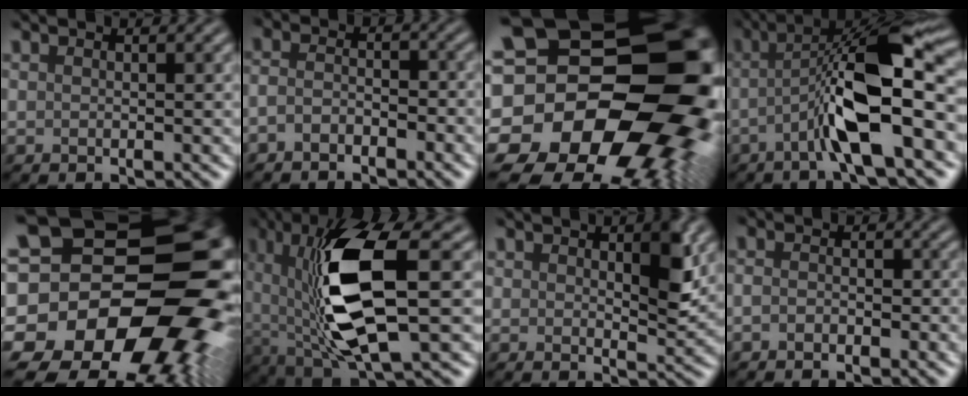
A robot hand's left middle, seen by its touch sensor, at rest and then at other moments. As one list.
[{"total": 2.7, "force": [-2.7, -0.5, -0.5], "torque": [-0.023, -0.013, -0.023]}, {"total": 22.0, "force": [-3.3, 17.8, 12.6], "torque": [-0.257, -0.045, -0.048]}, {"total": 9.1, "force": [-2.5, 1.0, 8.7], "torque": [-0.166, 0.009, -0.021]}, {"total": 19.3, "force": [-4.4, 14.3, 12.2], "torque": [-0.253, -0.033, -0.031]}, {"total": 9.8, "force": [0.1, 3.1, 9.3], "torque": [-0.215, -0.024, 0.046]}, {"total": 1.5, "force": [0.3, -0.4, 1.4], "torque": [-0.039, -0.015, 0.037]}, {"total": 2.2, "force": [-2.0, -0.7, -0.8], "torque": [-0.016, -0.012, -0.006]}]